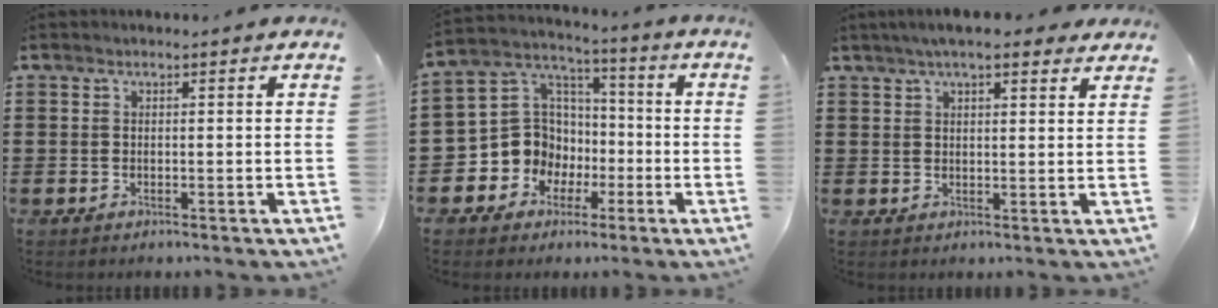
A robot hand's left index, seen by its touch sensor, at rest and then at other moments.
{"total": 10.1, "force": [-2.5, 9.4, 2.7], "torque": [-0.106, 0.003, -0.043]}
{"total": 5.0, "force": [3.9, 1.2, 2.9], "torque": [-0.065, 0.003, 0.070]}